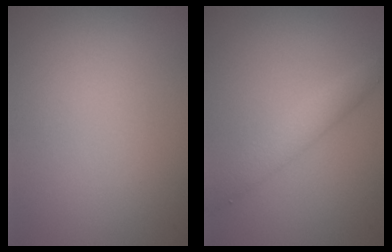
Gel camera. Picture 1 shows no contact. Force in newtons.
{"total": 2.7, "press": 2.6, "slide": 0.1}